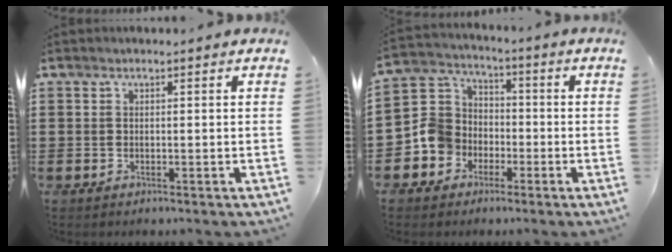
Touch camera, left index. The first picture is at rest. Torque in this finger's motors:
{"motor_torque": [0.93, 0.75, 0.21, 0.05]}